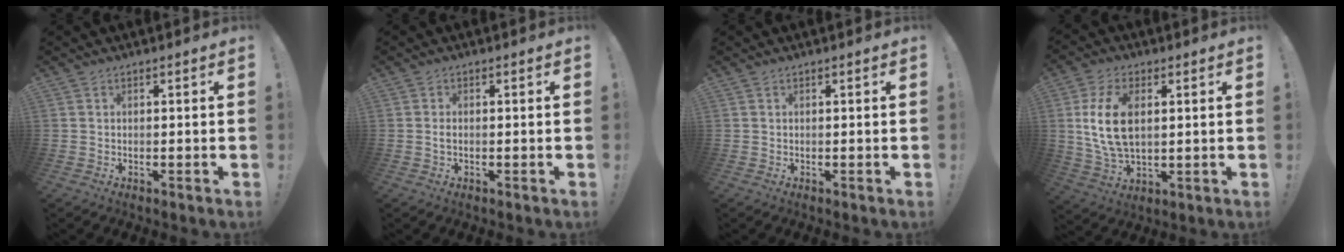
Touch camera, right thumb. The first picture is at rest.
{"total": 0.9, "force": [-0.2, 0.3, 0.9], "torque": [-0.015, 0.003, -0.004]}
{"total": 0.0}
{"total": 13.2, "force": [2.3, 7.6, 10.5], "torque": [-0.201, -0.006, 0.042]}